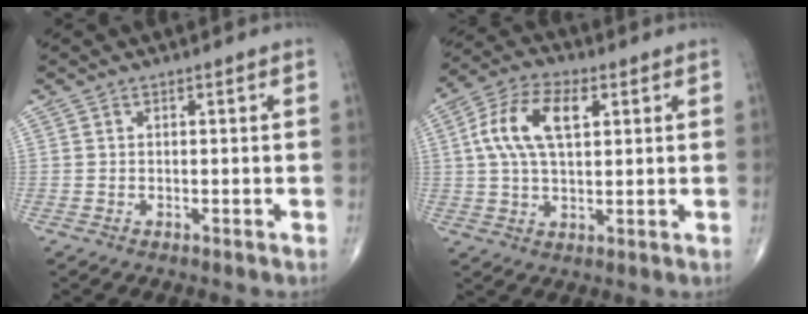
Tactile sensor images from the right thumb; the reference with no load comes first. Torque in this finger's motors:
{"motor_torque": [0.09, 0.33, 0.20, -0.14, 0.10]}